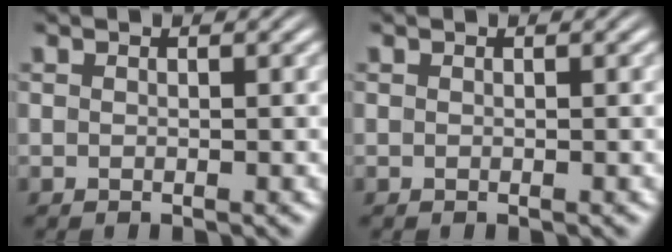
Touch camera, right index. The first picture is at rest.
{"total": 0.0}